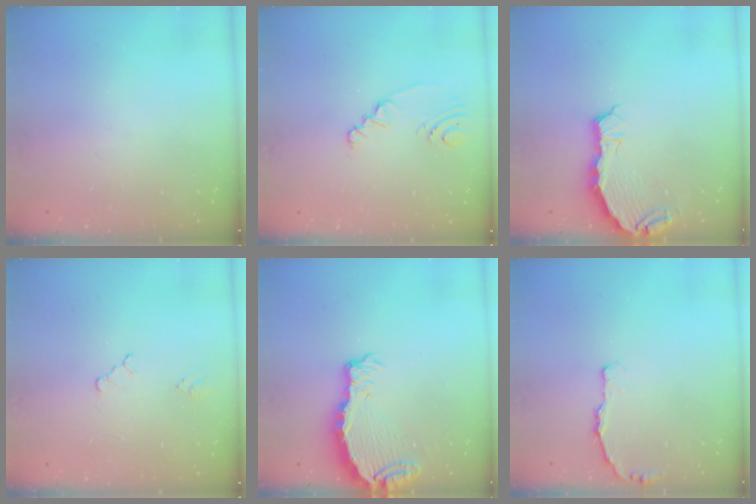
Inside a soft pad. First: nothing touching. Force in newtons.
{"total": 2.6, "press": 2.6, "slide": 0.6}
{"total": 6.9, "press": 5.2, "slide": 4.5}
{"total": 1.5, "press": 1.5, "slide": 0.3}
{"total": 8.0, "press": 7.9, "slide": 1.0}
{"total": 3.7, "press": 3.7, "slide": 0.4}